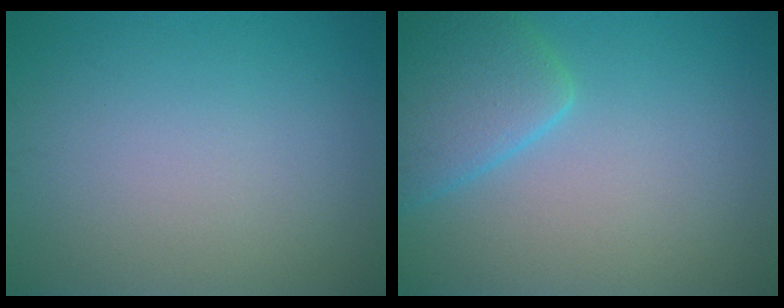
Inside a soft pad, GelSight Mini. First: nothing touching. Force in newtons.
{"total": 4.6, "press": 4.6, "slide": 0.4}